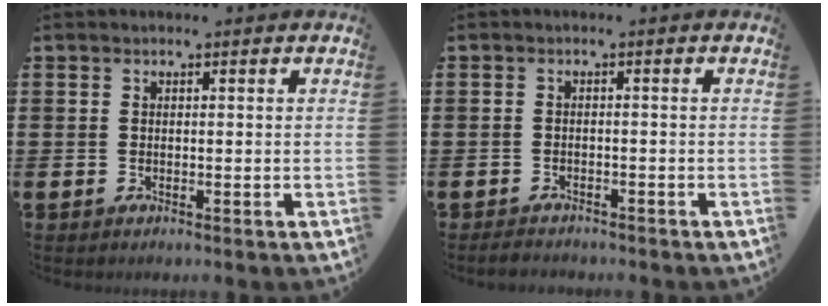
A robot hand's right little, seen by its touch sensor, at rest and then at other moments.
{"total": 1.2, "force": [-1.2, 0.2, 0.1], "torque": [-0.006, 0.001, -0.026]}